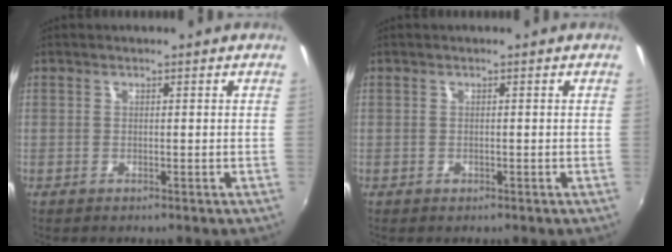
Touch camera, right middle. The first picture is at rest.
{"total": 0.5, "force": [-0.3, 0.5, 0.1], "torque": [0.000, -0.003, -0.005]}